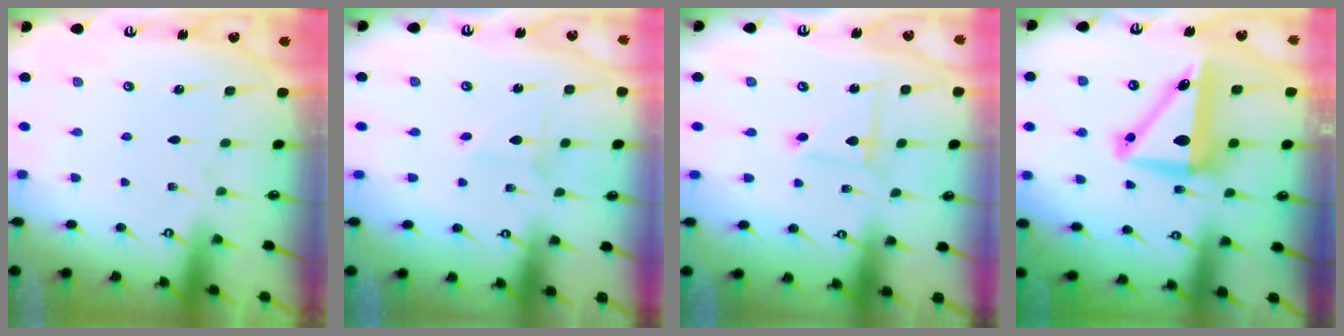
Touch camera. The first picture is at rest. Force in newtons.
{"total": 1.2, "press": 1.2, "slide": 0.1}
{"total": 2.2, "press": 2.2, "slide": 0.3}
{"total": 10.4, "press": 10.1, "slide": 2.5}